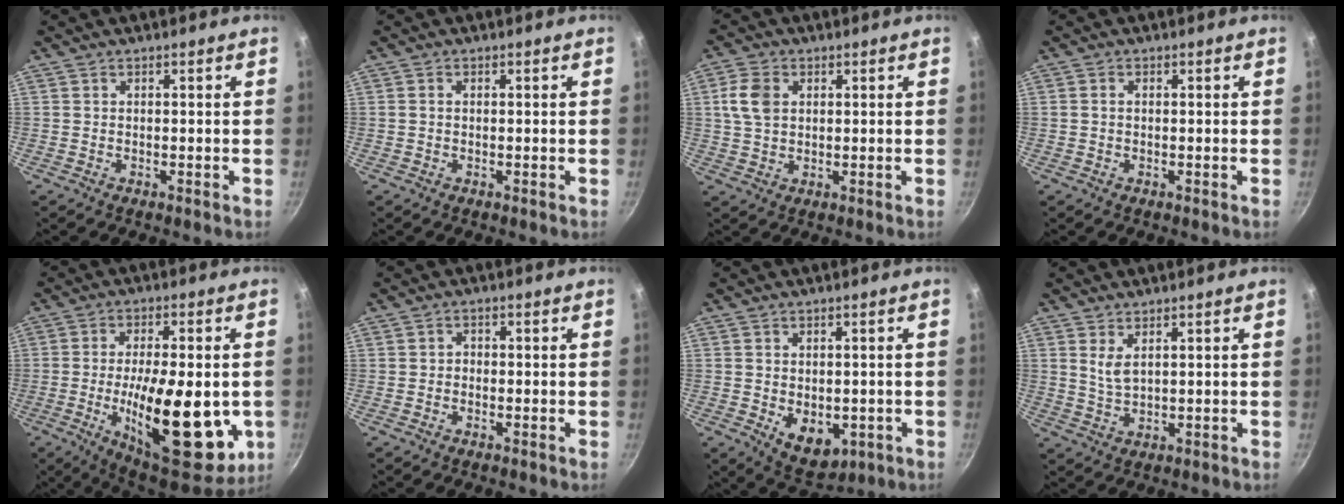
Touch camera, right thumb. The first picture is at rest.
{"total": 0.8, "force": [0.0, 0.6, 0.5], "torque": [-0.009, 0.004, -0.001]}
{"total": 6.3, "force": [1.6, 4.5, 4.2], "torque": [-0.073, 0.001, 0.028]}
{"total": 1.0, "force": [0.0, 0.7, 0.7], "torque": [-0.013, 0.004, -0.001]}
{"total": 23.8, "force": [-4.5, 9.5, 21.4], "torque": [-0.298, -0.005, -0.058]}
{"total": 1.2, "force": [-0.5, 1.0, 0.4], "torque": [-0.005, 0.005, -0.011]}
{"total": 7.8, "force": [-1.5, 5.3, 5.4], "torque": [-0.057, -0.009, -0.004]}
{"total": 3.4, "force": [1.5, 1.5, 2.6], "torque": [-0.050, -0.016, 0.035]}